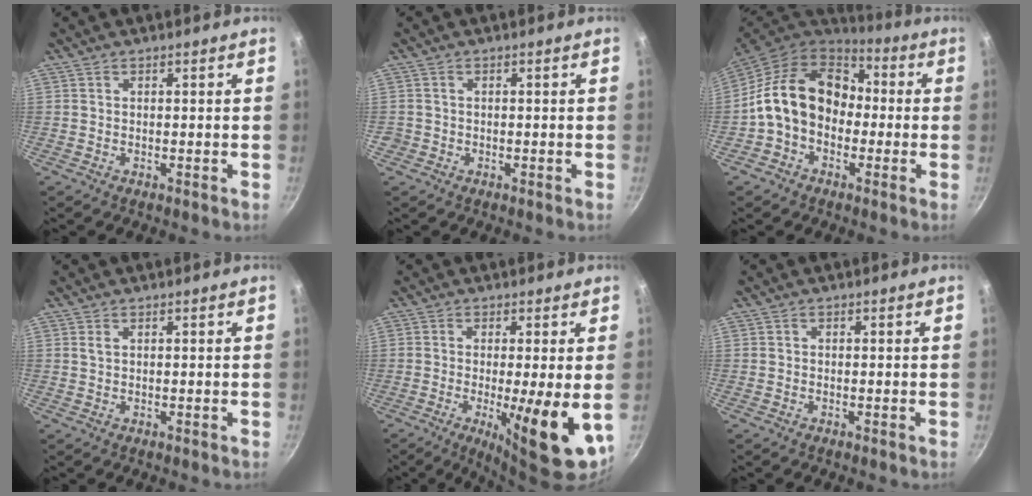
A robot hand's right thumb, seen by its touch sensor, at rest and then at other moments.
{"total": 1.1, "force": [-0.5, 1.0, 0.1], "torque": [-0.002, 0.003, -0.007]}
{"total": 16.2, "force": [-0.6, 12.5, 10.2], "torque": [-0.141, 0.046, -0.027]}
{"total": 0.8, "force": [0.3, 0.4, 0.6], "torque": [-0.013, 0.002, 0.007]}
{"total": 12.1, "force": [-2.2, 2.0, 11.7], "torque": [-0.173, -0.013, -0.029]}
{"total": 0.0}